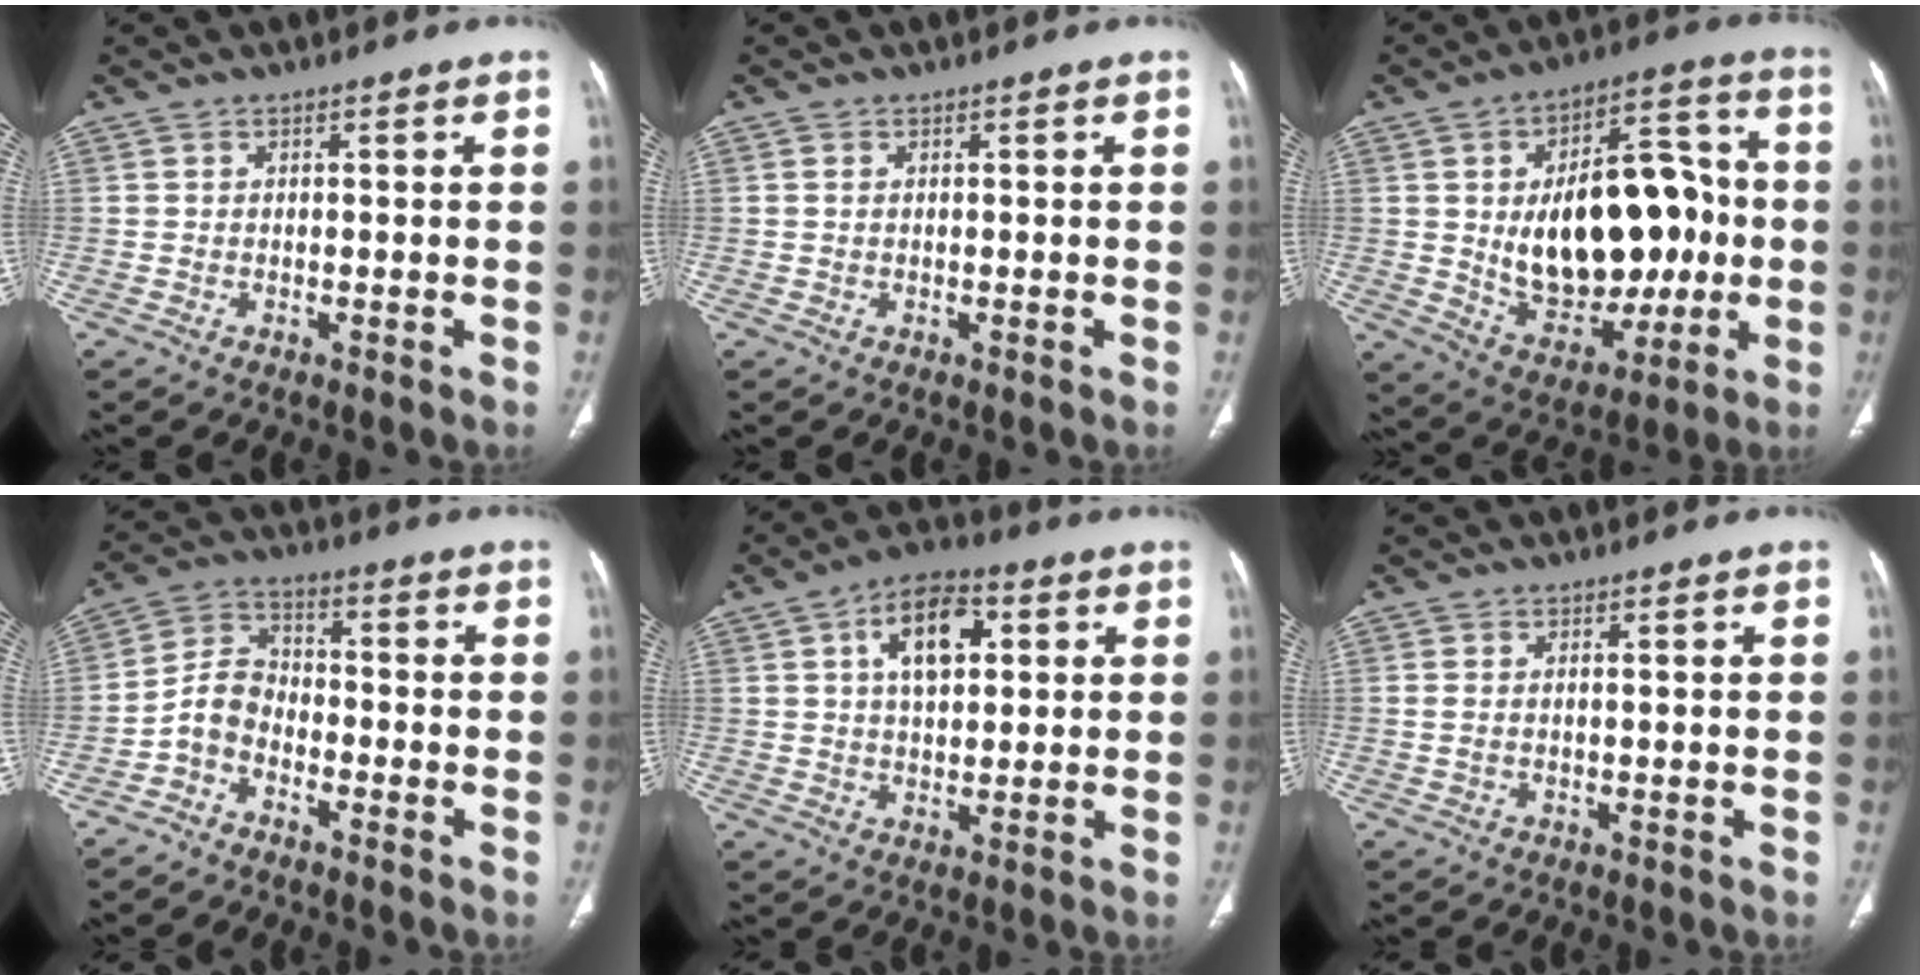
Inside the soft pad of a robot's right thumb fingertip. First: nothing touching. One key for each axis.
{"total": 0.7, "fx": 0.1, "fy": 0.4, "fz": 0.5, "tx": -0.013, "ty": 0.001, "tz": 0.004}
{"total": 23.7, "fx": -0.3, "fy": 14.2, "fz": 19.0, "tx": -0.246, "ty": 0.020, "tz": 0.015}
{"total": 6.1, "fx": -3.1, "fy": 4.1, "fz": 3.2, "tx": -0.057, "ty": 0.037, "tz": -0.075}
{"total": 11.2, "fx": 3.5, "fy": 6.4, "fz": 8.5, "tx": -0.118, "ty": 0.005, "tz": 0.052}
{"total": 1.3, "fx": 0.3, "fy": 0.6, "fz": 1.1, "tx": -0.037, "ty": 0.008, "tz": 0.011}